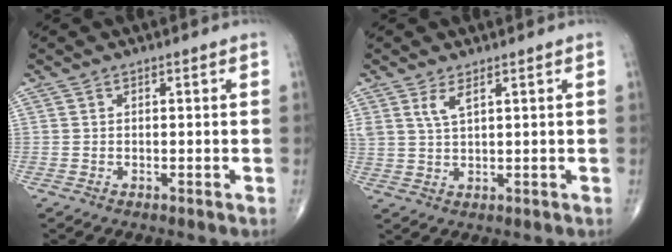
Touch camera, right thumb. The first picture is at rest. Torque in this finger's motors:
{"motor_torque": [-0.11, 0.18, 0.66, 0.55, 0.10]}